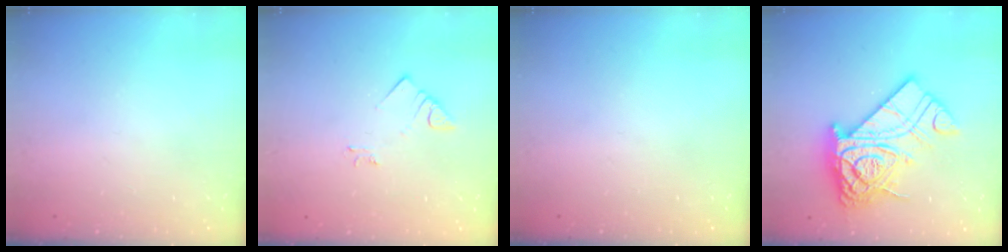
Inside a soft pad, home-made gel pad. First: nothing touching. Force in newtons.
{"total": 3.2, "press": 3.2, "slide": 0.1}
{"total": 0.0}
{"total": 19.9, "press": 19.8, "slide": 2.2}